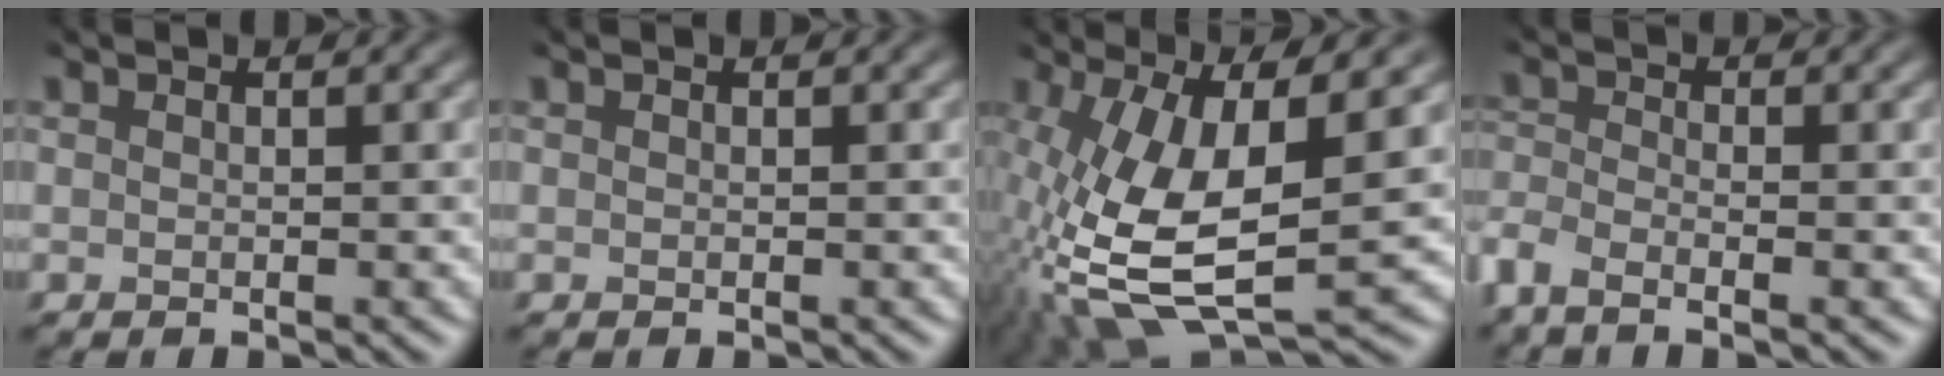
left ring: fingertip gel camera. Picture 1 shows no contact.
{"total": 0.0}
{"total": 12.5, "force": [-2.3, 4.9, 11.3], "torque": [-0.237, -0.022, -0.029]}
{"total": 3.2, "force": [-2.5, 0.7, 1.9], "torque": [-0.055, -0.009, -0.053]}